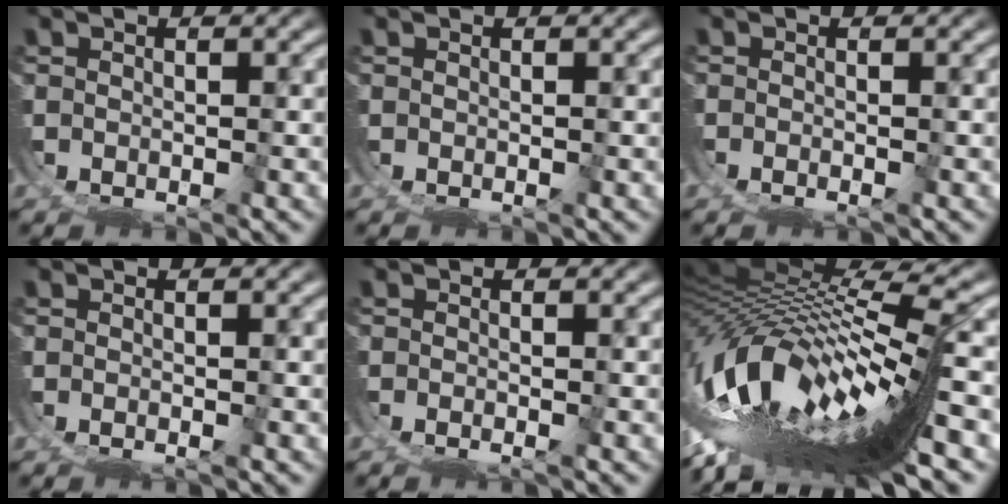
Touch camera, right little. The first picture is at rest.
{"total": 0.0}
{"total": 2.1, "force": [-1.4, 1.1, 1.1], "torque": [-0.015, -0.008, -0.020]}
{"total": 1.8, "force": [-1.1, 1.0, 1.0], "torque": [-0.014, -0.006, -0.017]}
{"total": 2.4, "force": [-1.6, 1.2, 1.2], "torque": [-0.018, -0.010, -0.024]}
{"total": 20.3, "force": [-2.2, 9.3, 17.9], "torque": [-0.321, -0.024, -0.011]}